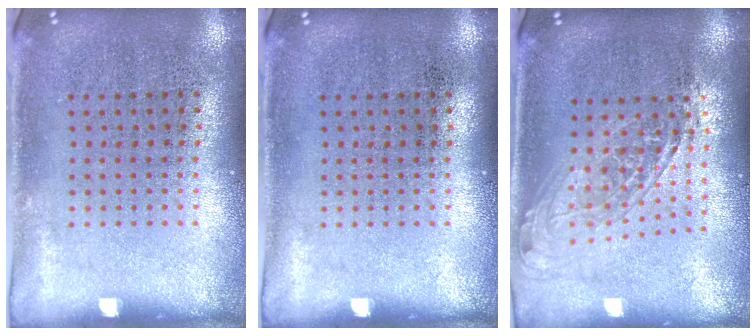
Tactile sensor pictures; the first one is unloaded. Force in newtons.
{"total": 0.0}
{"total": 1.6, "press": 1.3, "slide": 0.9}